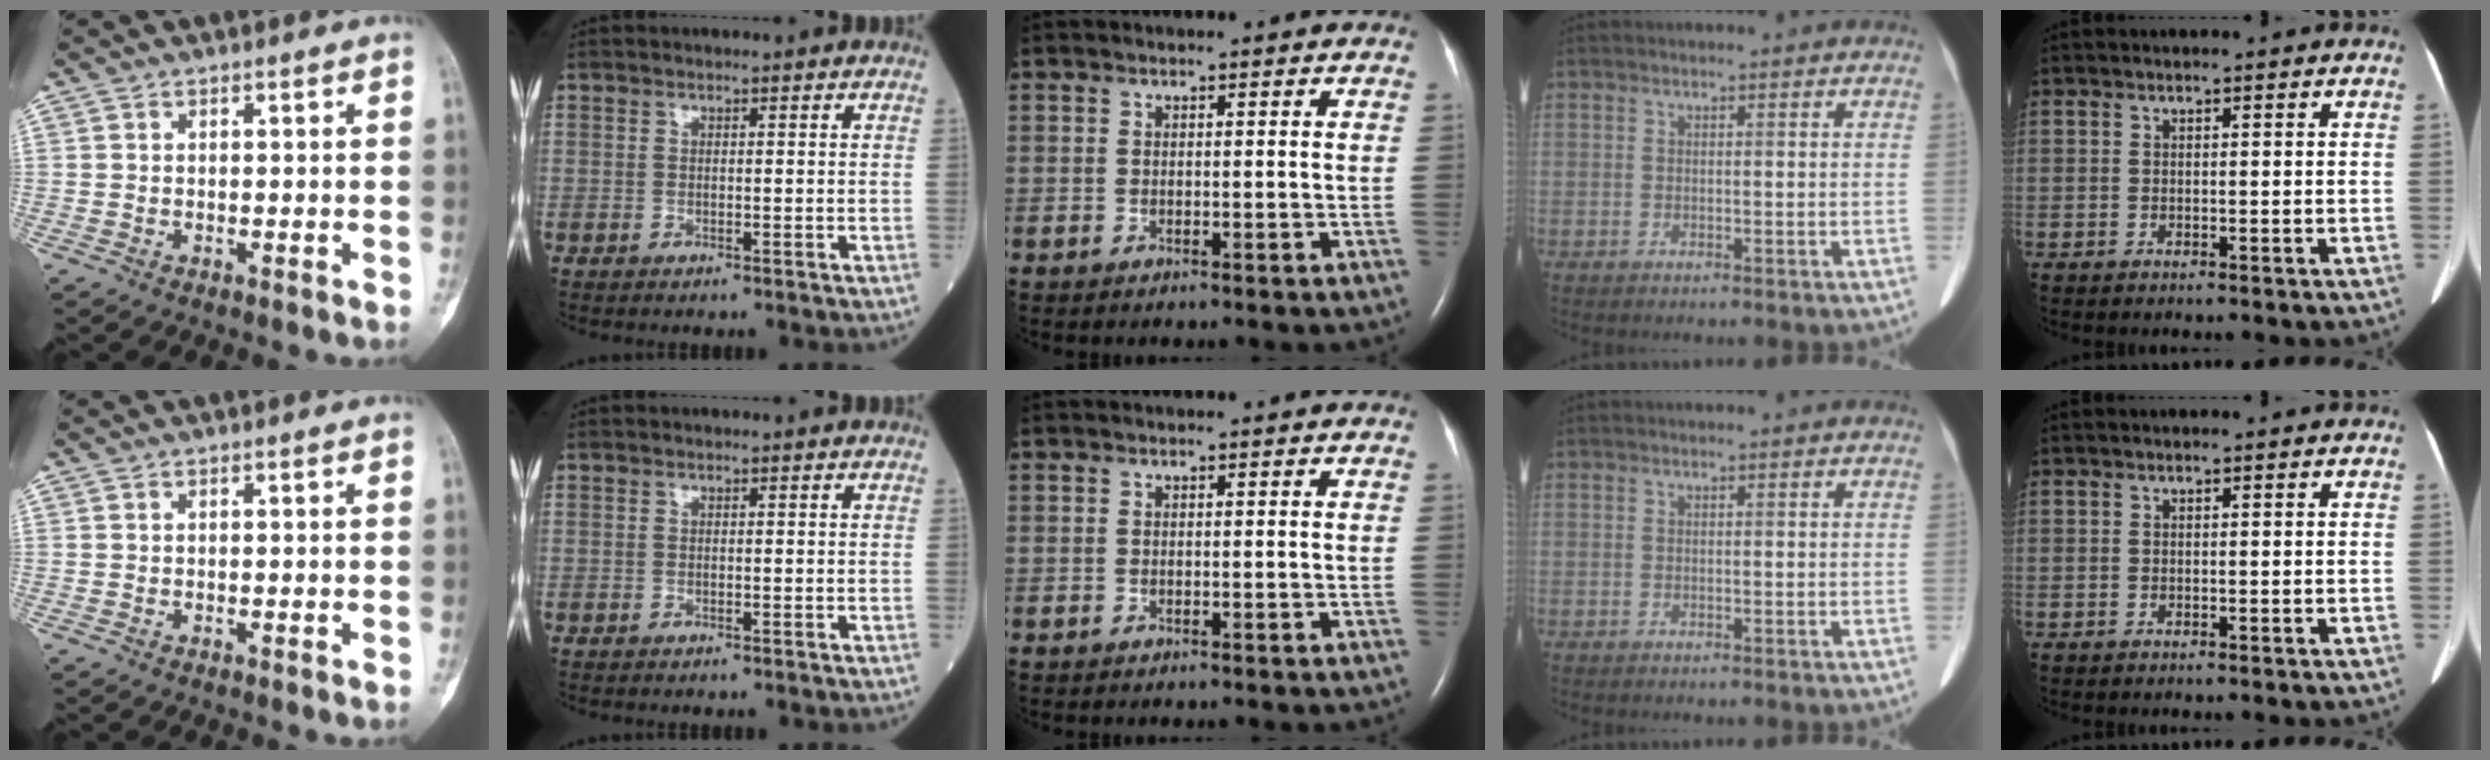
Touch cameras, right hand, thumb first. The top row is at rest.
{}